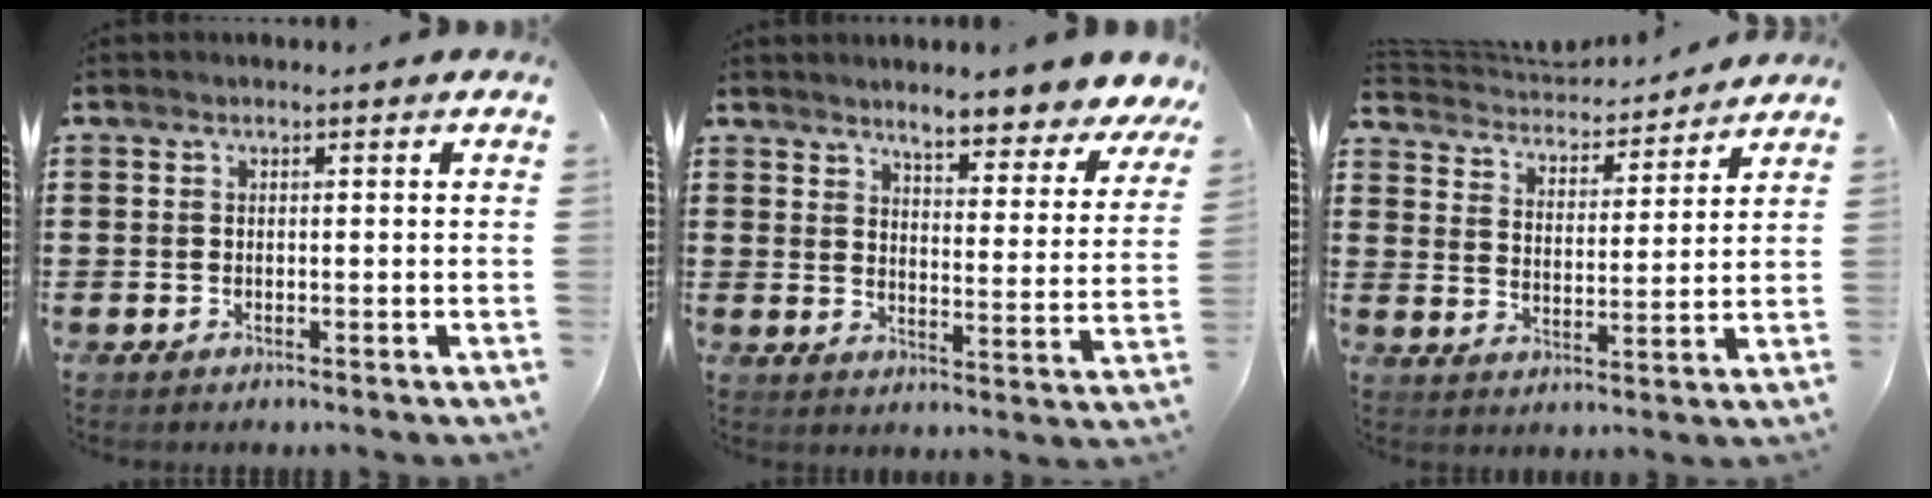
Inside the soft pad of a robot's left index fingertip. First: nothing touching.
{"total": 5.6, "force": [5.3, -0.2, 1.8], "torque": [-0.043, -0.041, 0.087]}
{"total": 3.7, "force": [3.7, 0.5, 0.2], "torque": [-0.028, -0.027, 0.057]}